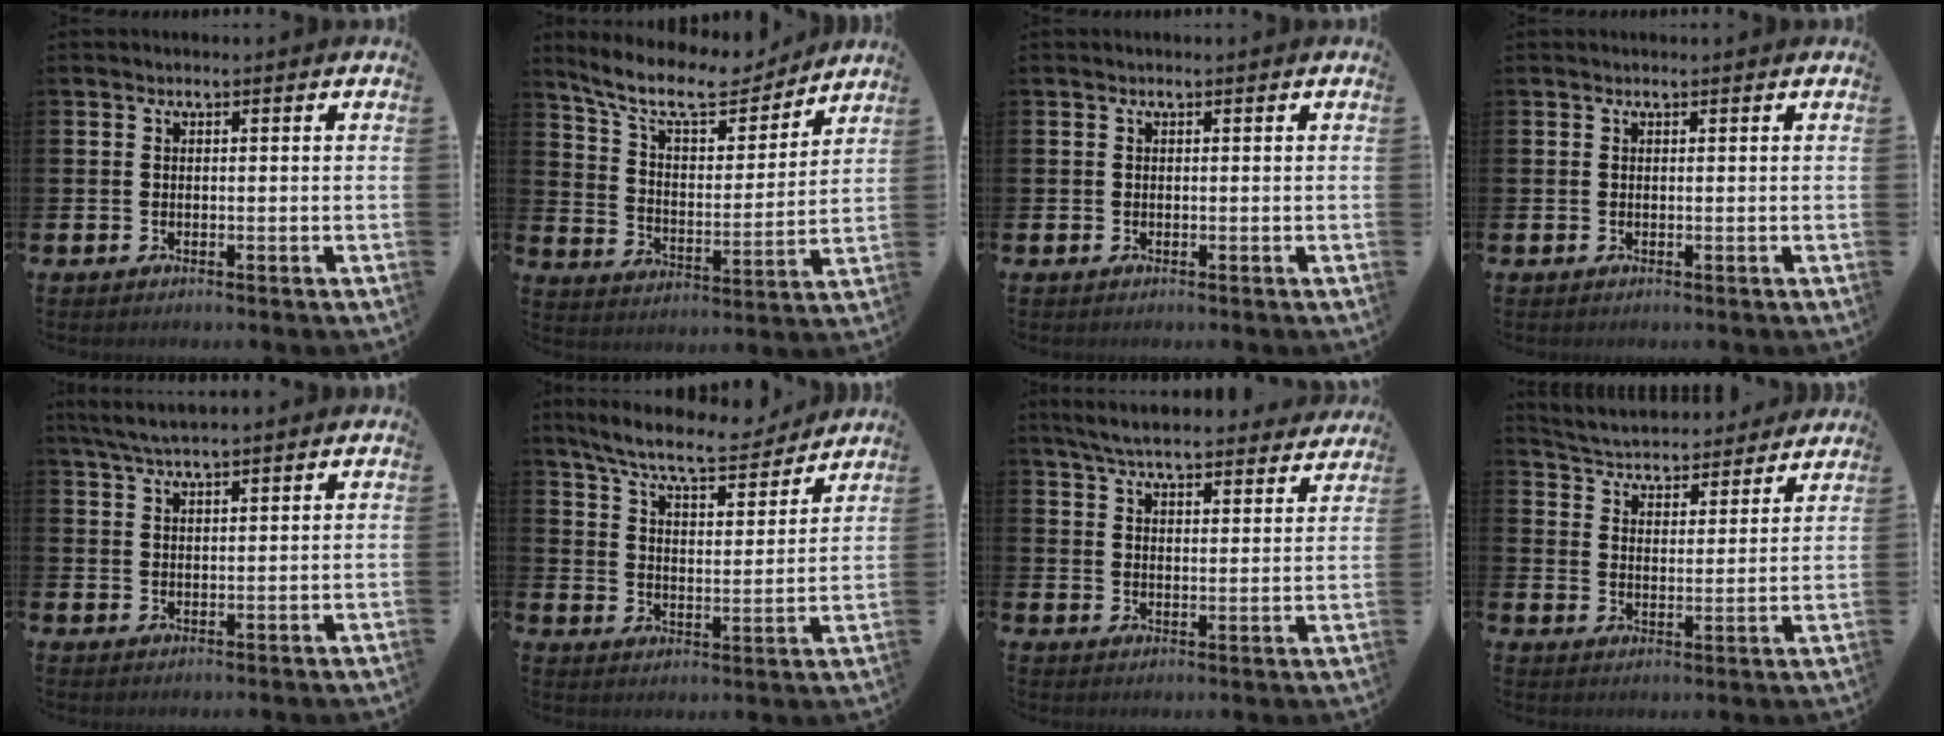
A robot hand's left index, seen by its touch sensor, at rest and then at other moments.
{"total": 10.9, "force": [9.5, 3.1, 4.3], "torque": [-0.115, -0.057, 0.165]}
{"total": 0.0}
{"total": 0.0}
{"total": 4.5, "force": [4.1, 0.5, 1.9], "torque": [-0.051, -0.005, 0.076]}
{"total": 8.9, "force": [8.2, 1.1, 3.4], "torque": [-0.094, -0.046, 0.142]}
{"total": 6.3, "force": [6.0, 0.9, 1.6], "torque": [-0.050, -0.036, 0.104]}
{"total": 4.6, "force": [4.5, 1.1, 0.1], "torque": [-0.024, -0.044, 0.071]}